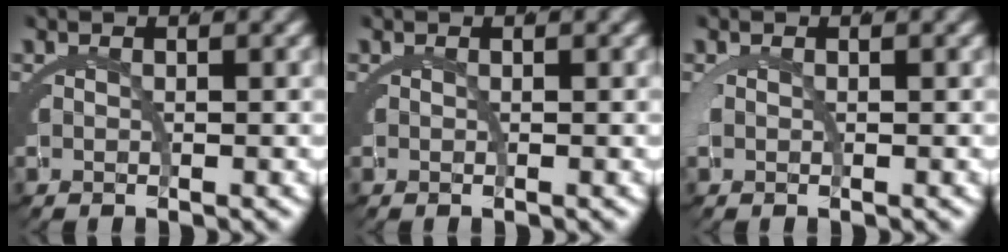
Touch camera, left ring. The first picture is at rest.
{"total": 0.0}
{"total": 0.0}